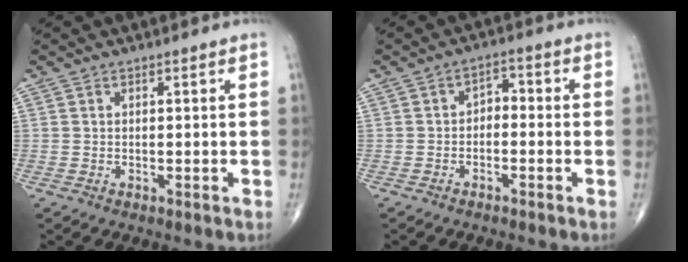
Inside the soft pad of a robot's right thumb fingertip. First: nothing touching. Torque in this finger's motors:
{"motor_torque": [-0.26, 0.12, 0.27, -0.03, 0.03]}